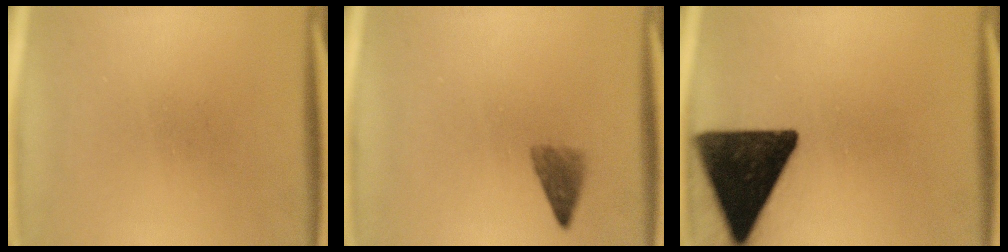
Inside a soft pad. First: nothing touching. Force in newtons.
{"total": 2.4}
{"total": 17.3}